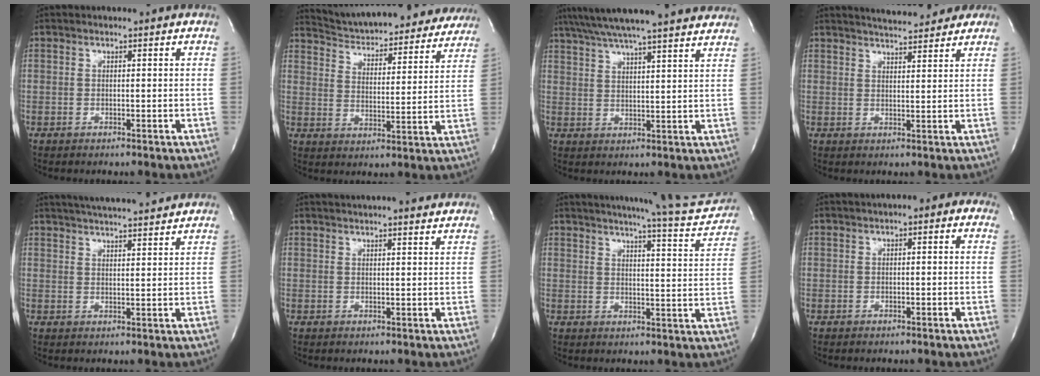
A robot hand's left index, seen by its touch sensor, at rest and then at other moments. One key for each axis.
{"total": 24.9, "fx": 23.4, "fy": 5.2, "fz": 7.1, "tx": -0.109, "ty": -0.027, "tz": 0.304}
{"total": 24.0, "fx": 21.2, "fy": 1.6, "fz": 11.1, "tx": -0.190, "ty": 0.022, "tz": 0.287}
{"total": 8.5, "fx": 7.9, "fy": 1.3, "fz": 2.9, "tx": -0.047, "ty": 0.012, "tz": 0.103}
{"total": 13.9, "fx": 12.5, "fy": 1.2, "fz": 6.0, "tx": -0.102, "ty": 0.015, "tz": 0.173}
{"total": 10.1, "fx": 9.0, "fy": 0.7, "fz": 4.4, "tx": -0.064, "ty": 0.011, "tz": 0.105}
{"total": 16.1, "fx": 15.0, "fy": 0.4, "fz": 6.0, "tx": -0.082, "ty": -0.060, "tz": 0.172}
{"total": 2.6, "fx": 1.2, "fy": 1.1, "fz": 2.1, "tx": -0.026, "ty": 0.015, "tz": 0.010}